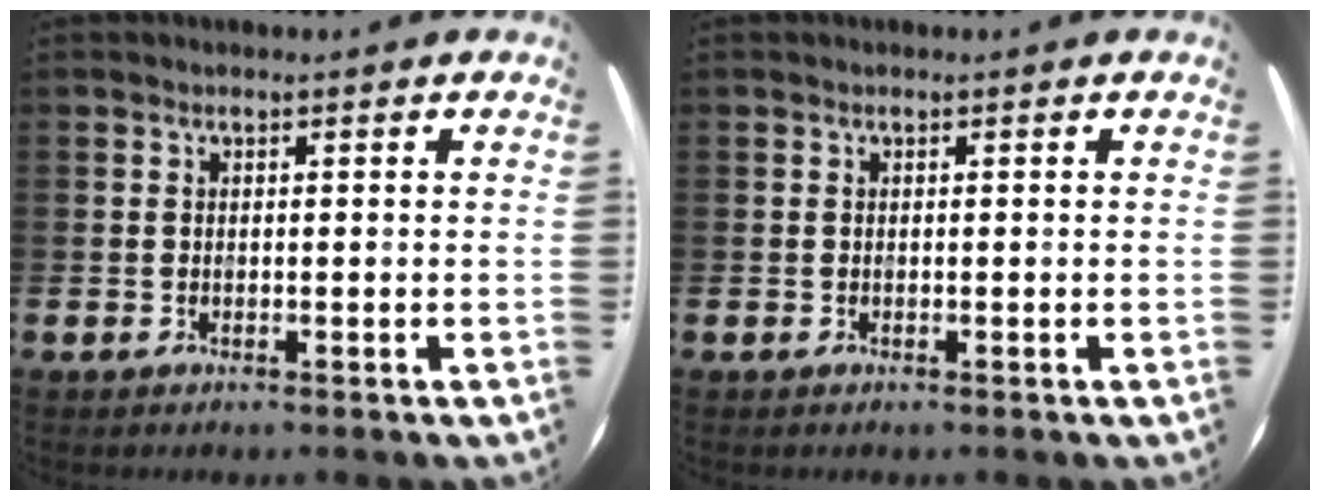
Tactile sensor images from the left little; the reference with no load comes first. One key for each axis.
{"total": 0.0}